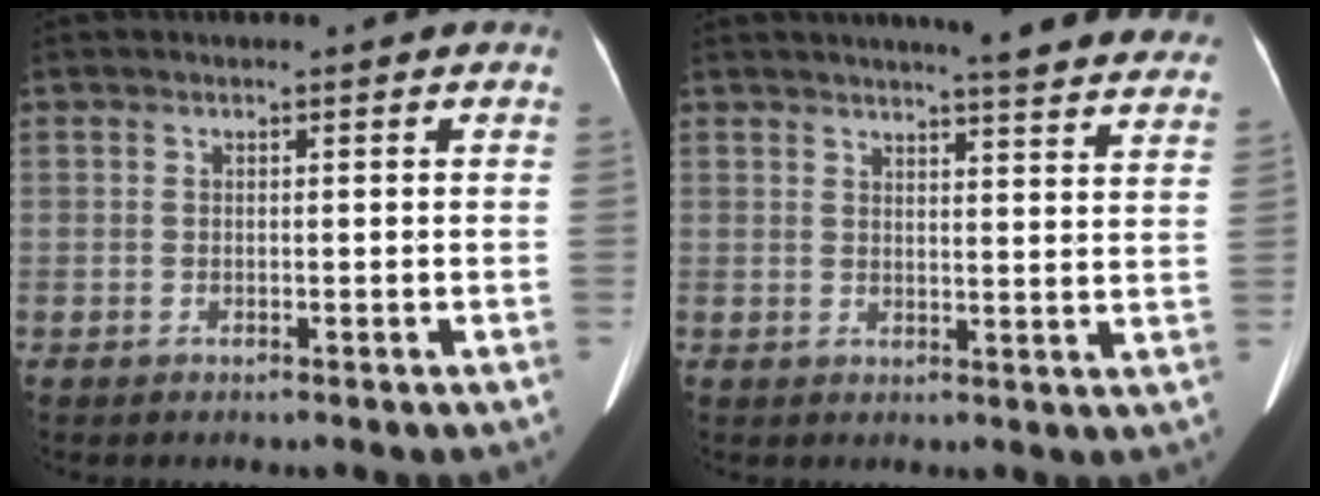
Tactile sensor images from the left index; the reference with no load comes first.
{"total": 18.2, "force": [16.7, 1.2, 7.2], "torque": [-0.080, -0.036, 0.181]}